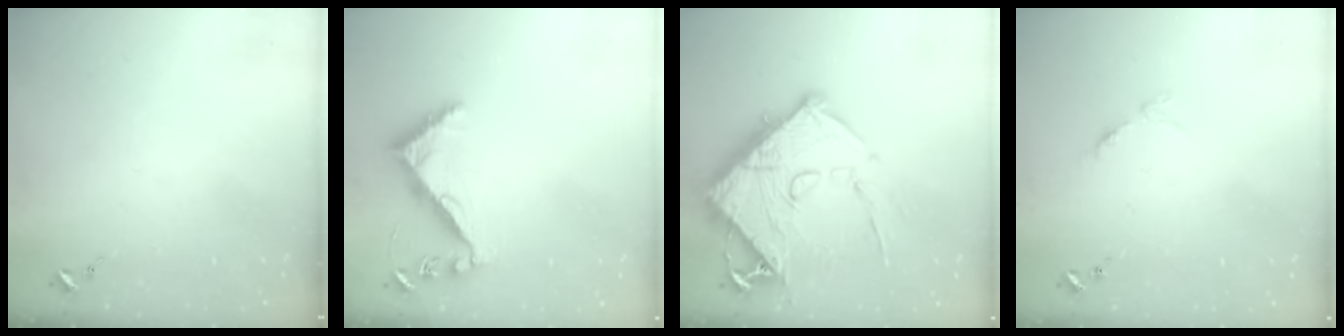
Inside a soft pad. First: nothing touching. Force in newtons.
{"total": 7.5, "press": 7.4, "slide": 0.6}
{"total": 17.9, "press": 17.8, "slide": 2.0}
{"total": 3.2, "press": 3.2, "slide": 0.4}